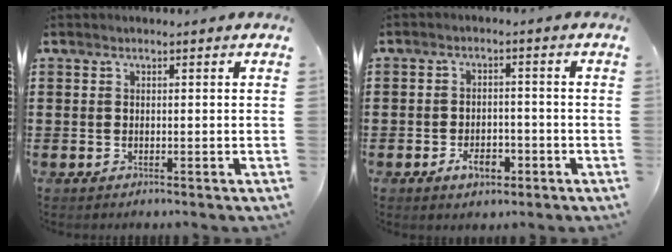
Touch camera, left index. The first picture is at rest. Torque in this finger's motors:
{"motor_torque": [1.08, 1.05, 0.23, 0.03]}